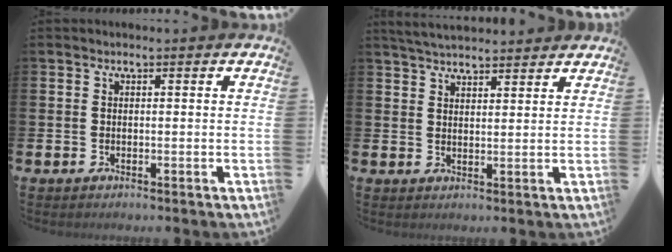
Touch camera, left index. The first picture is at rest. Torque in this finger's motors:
{"motor_torque": [0.50, -0.81, 0.05, 0.13]}